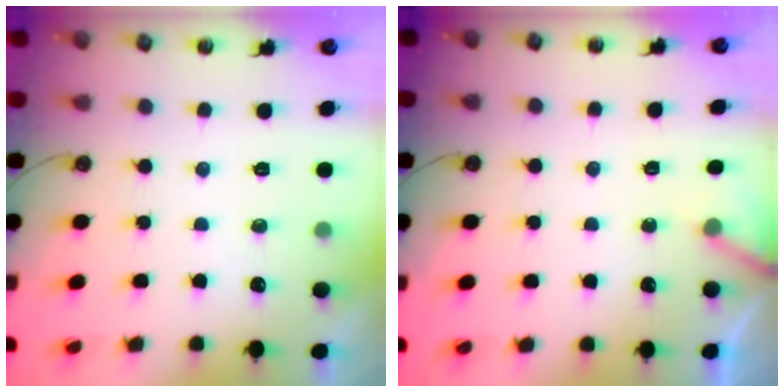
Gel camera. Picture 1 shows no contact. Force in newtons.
{"total": 5.0, "press": 4.9, "slide": 0.4}